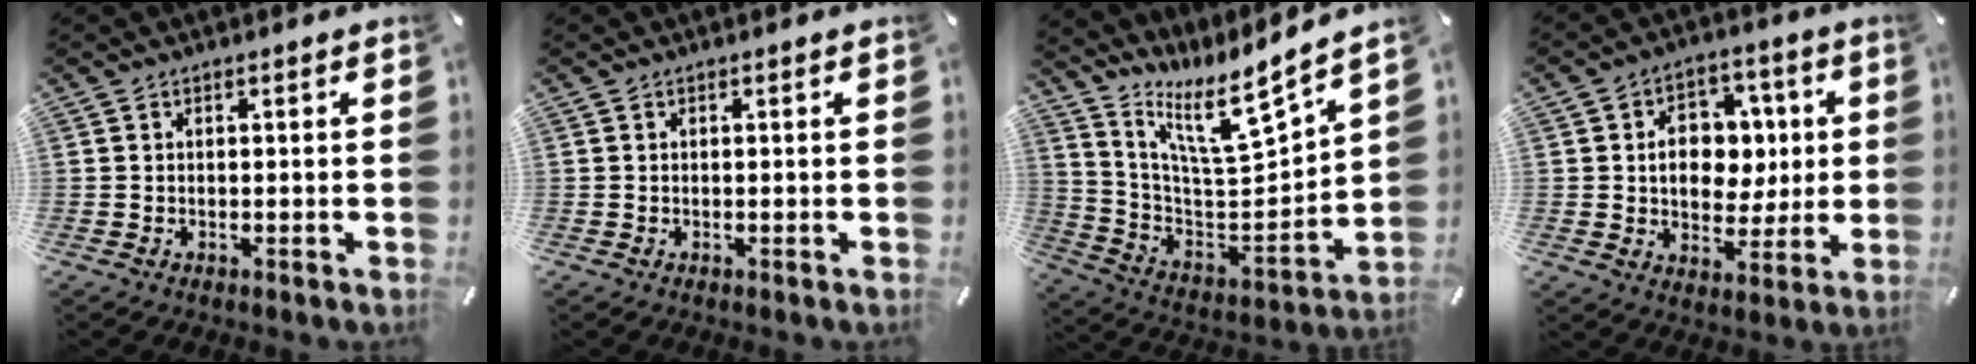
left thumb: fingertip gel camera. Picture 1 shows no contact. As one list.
[{"total": 0.0}, {"total": 12.4, "force": [9.6, 3.1, 7.2], "torque": [-0.118, -0.101, 0.158]}, {"total": 10.7, "force": [0.9, 9.0, 5.8], "torque": [-0.081, 0.006, 0.021]}]